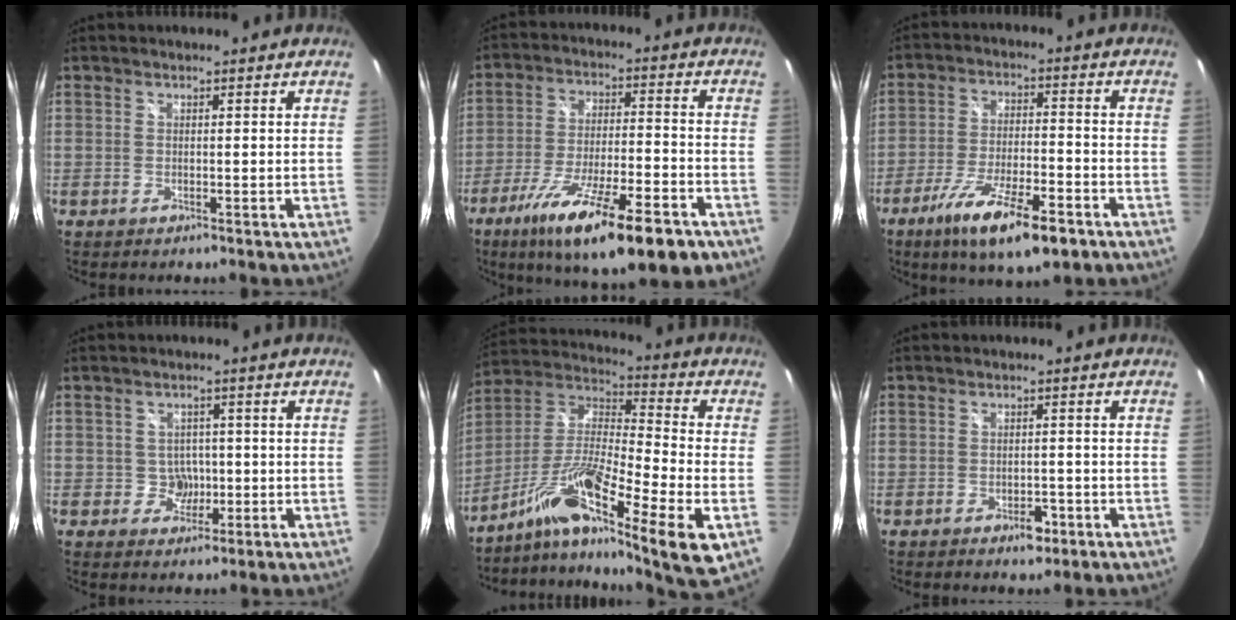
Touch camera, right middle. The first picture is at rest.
{"total": 20.2, "force": [-12.2, 4.4, 15.5], "torque": [-0.268, -0.050, -0.193]}
{"total": 14.3, "force": [-8.7, 3.5, 10.8], "torque": [-0.212, -0.036, -0.149]}
{"total": 4.3, "force": [-0.9, 4.2, 0.5], "torque": [-0.015, 0.014, -0.005]}
{"total": 19.3, "force": [-8.4, 2.6, 17.2], "torque": [-0.298, -0.033, -0.162]}
{"total": 3.0, "force": [-1.7, 1.8, 1.7], "torque": [-0.031, -0.001, -0.020]}